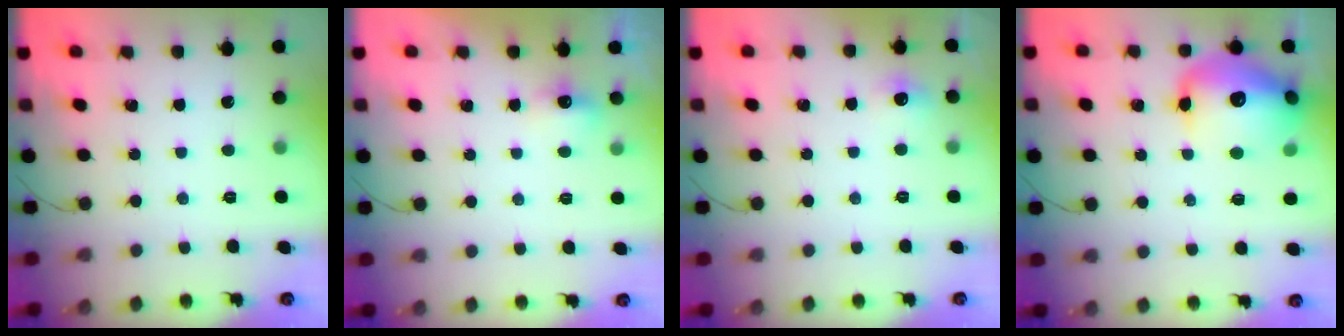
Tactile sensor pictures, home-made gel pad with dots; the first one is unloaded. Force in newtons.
{"total": 4.7, "press": 4.4, "slide": 1.6}
{"total": 4.8, "press": 4.7, "slide": 1.2}
{"total": 17.3, "press": 17.0, "slide": 3.0}